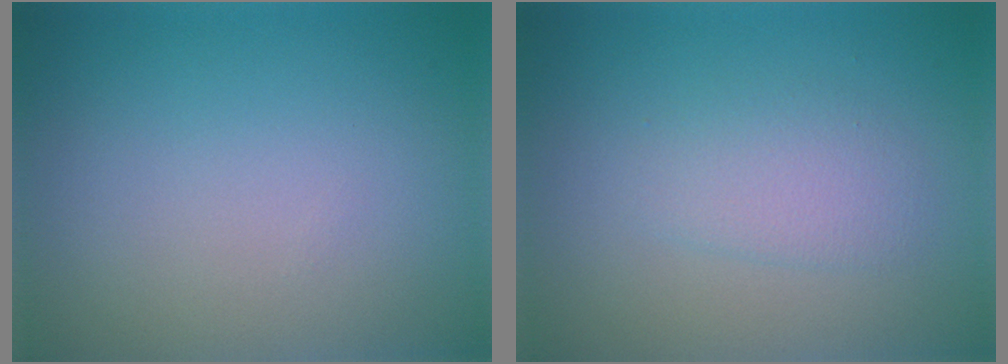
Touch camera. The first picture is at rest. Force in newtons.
{"total": 2.1, "press": 2.1, "slide": 0.1}